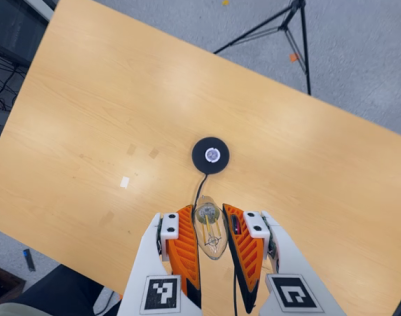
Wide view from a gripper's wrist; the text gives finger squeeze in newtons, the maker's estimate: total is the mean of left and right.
{"total": 20.1, "left": 22.6, "right": 17.5}